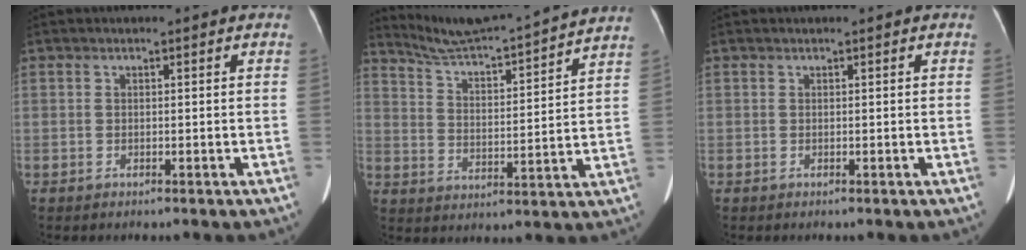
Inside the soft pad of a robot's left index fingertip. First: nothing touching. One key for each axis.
{"total": 18.8, "fx": 17.7, "fy": -0.8, "fz": 6.2, "tx": -0.111, "ty": -0.019, "tz": 0.253}
{"total": 0.0}